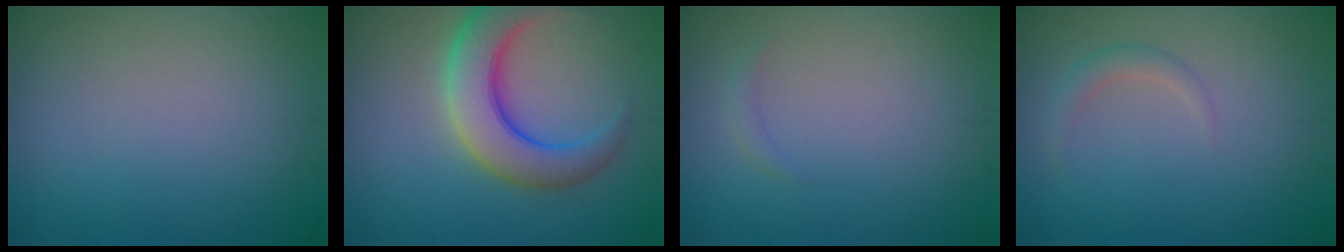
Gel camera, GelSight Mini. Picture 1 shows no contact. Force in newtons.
{"total": 6.9, "press": 6.9, "slide": 0.3}
{"total": 0.7, "press": 0.7, "slide": 0.1}
{"total": 1.4, "press": 1.4, "slide": 0.1}